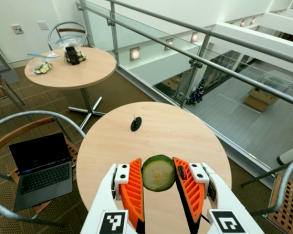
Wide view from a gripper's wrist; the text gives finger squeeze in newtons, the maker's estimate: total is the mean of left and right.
{"total": 7.7, "left": 8.1, "right": 7.3}